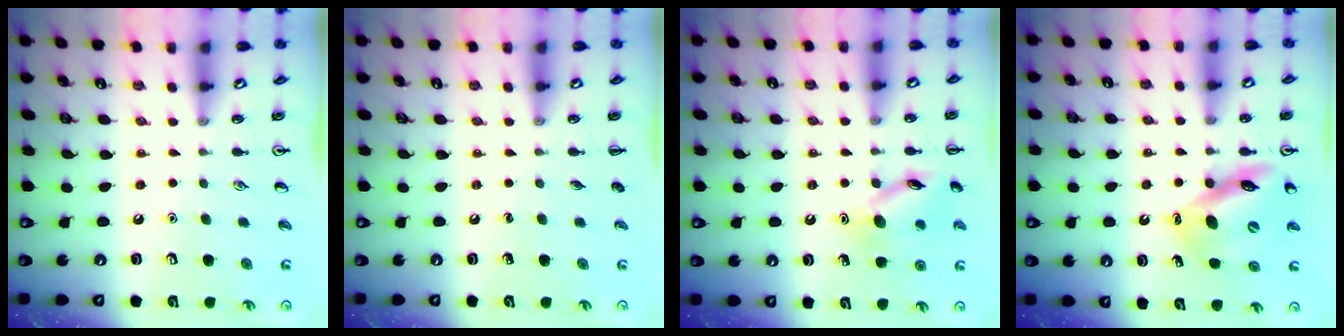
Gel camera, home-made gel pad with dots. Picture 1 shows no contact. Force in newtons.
{"total": 0.0}
{"total": 12.1, "press": 12.0, "slide": 0.6}
{"total": 12.1, "press": 11.4, "slide": 4.0}